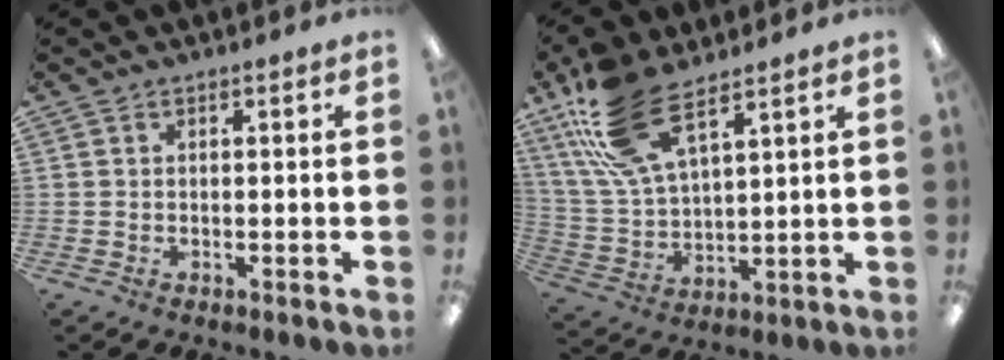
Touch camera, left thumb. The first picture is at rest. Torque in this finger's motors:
{"motor_torque": [0.20, 0.13, 1.35, -1.42, 0.32]}